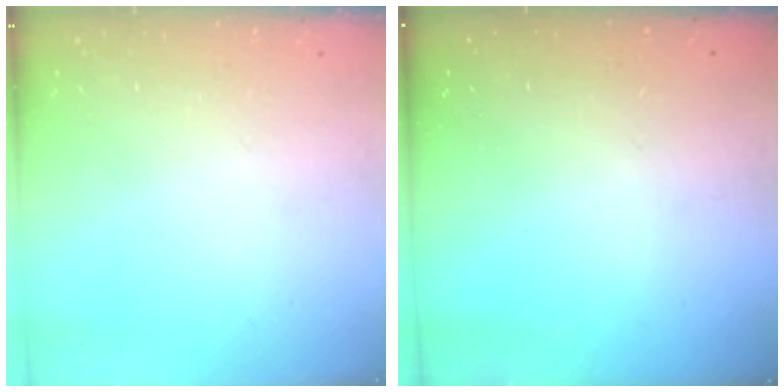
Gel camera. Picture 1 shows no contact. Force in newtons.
{"total": 3.0, "press": 3.0, "slide": 0.1}